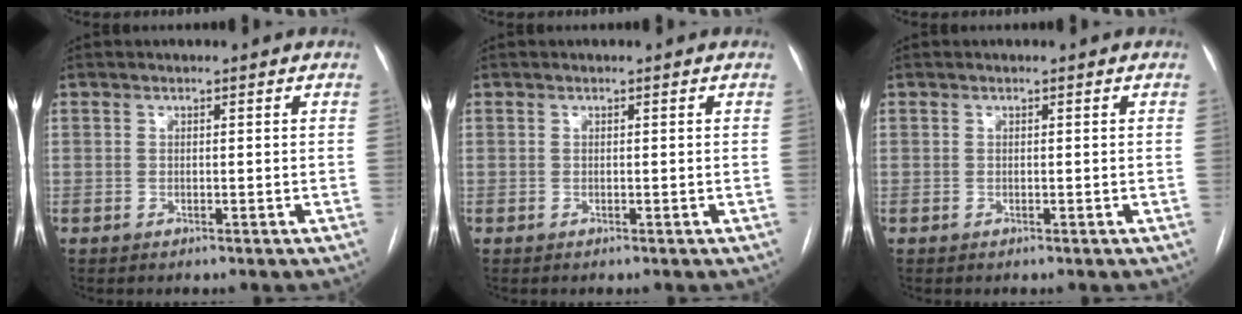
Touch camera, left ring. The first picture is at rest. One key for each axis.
{"total": 0.0}
{"total": 0.0}